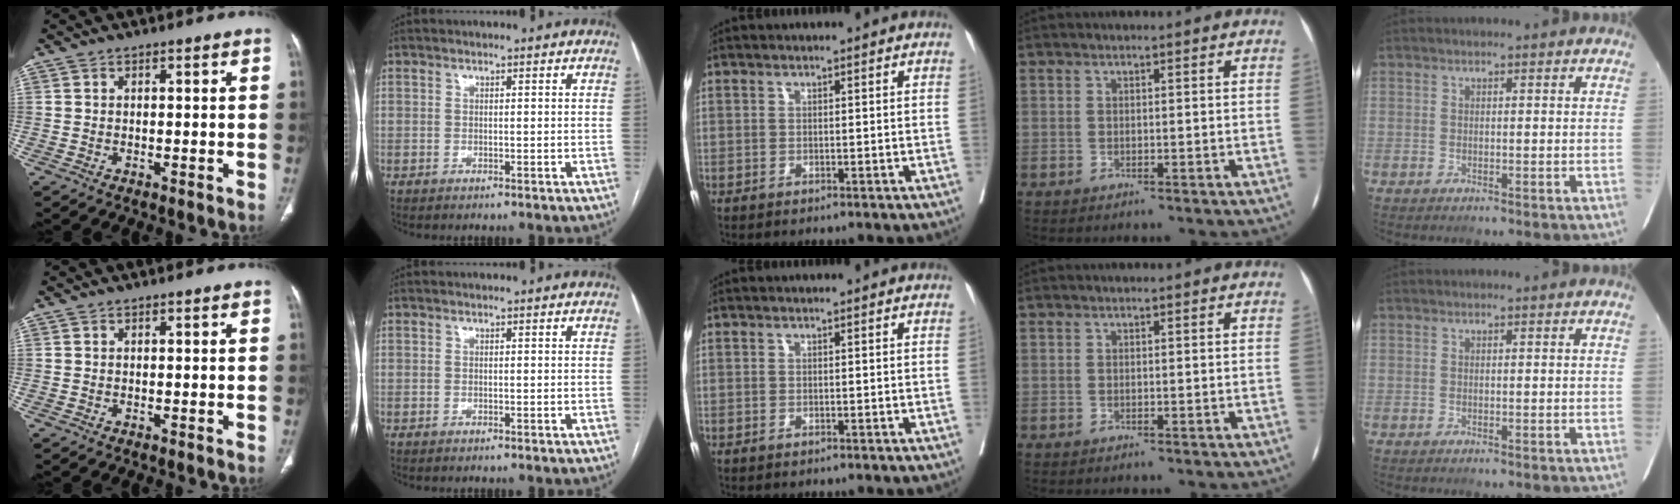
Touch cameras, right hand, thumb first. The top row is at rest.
{}